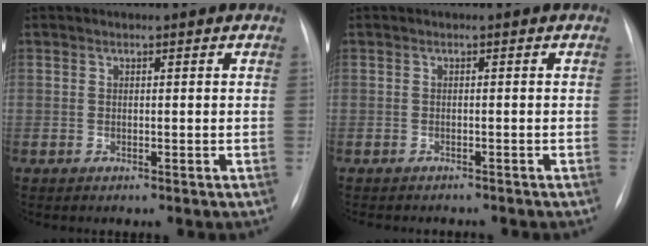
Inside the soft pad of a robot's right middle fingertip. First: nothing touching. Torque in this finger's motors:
{"motor_torque": [0.00, -0.01, 0.00, 0.00]}